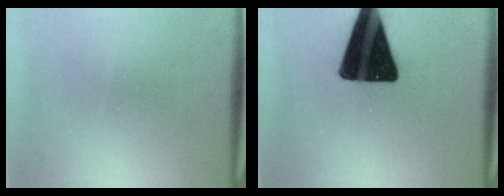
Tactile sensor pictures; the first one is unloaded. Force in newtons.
{"total": 18.3}